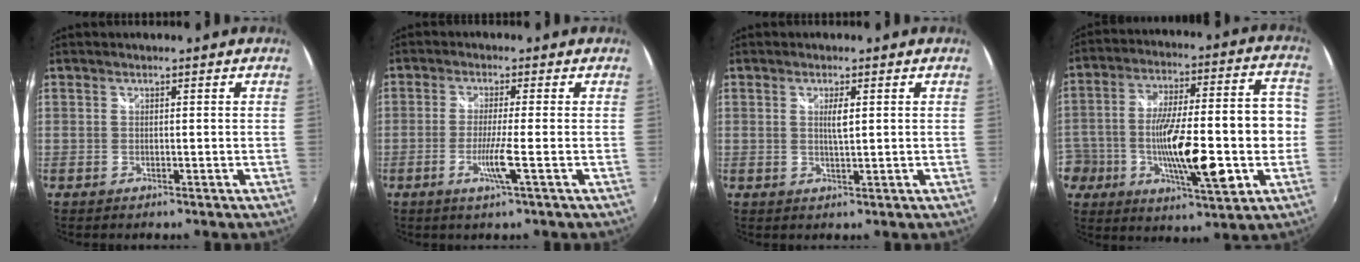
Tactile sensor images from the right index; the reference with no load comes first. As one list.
[{"total": 4.5, "force": [-1.7, -1.0, 4.1], "torque": [-0.084, -0.014, -0.035]}, {"total": 2.3, "force": [0.6, 0.3, 2.2], "torque": [-0.038, -0.001, 0.009]}, {"total": 22.5, "force": [-5.8, 7.8, 20.3], "torque": [-0.357, 0.006, -0.085]}]